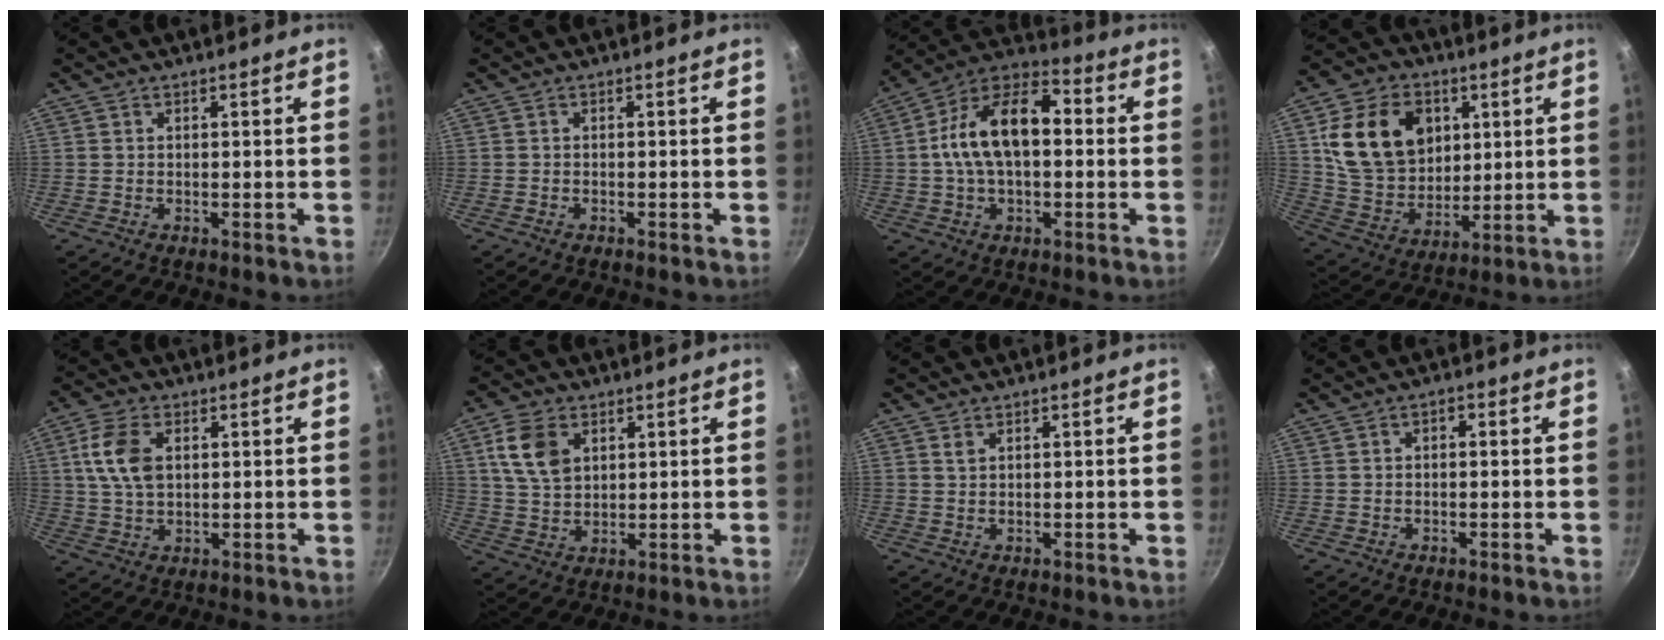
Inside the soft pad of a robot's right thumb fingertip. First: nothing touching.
{"total": 0.0}
{"total": 16.6, "force": [0.8, 9.5, 13.6], "torque": [-0.215, 0.037, -0.004]}
{"total": 18.8, "force": [5.4, 14.3, 10.9], "torque": [-0.166, -0.014, 0.106]}
{"total": 8.8, "force": [2.1, 5.3, 6.7], "torque": [-0.126, 0.001, 0.039]}
{"total": 9.3, "force": [3.3, 6.3, 5.9], "torque": [-0.098, -0.009, 0.067]}
{"total": 1.1, "force": [0.7, 0.5, 0.7], "torque": [-0.012, -0.004, 0.015]}
{"total": 1.2, "force": [0.1, 0.8, 0.9], "torque": [-0.018, 0.010, 0.000]}